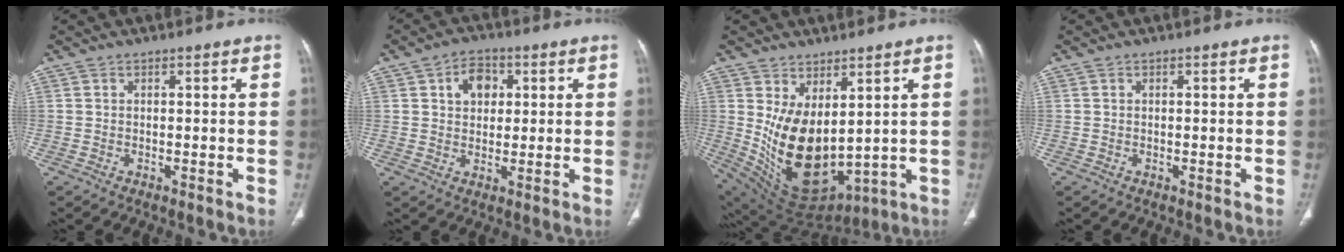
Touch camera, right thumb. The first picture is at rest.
{"total": 6.5, "force": [2.0, 4.7, 3.9], "torque": [-0.033, 0.001, 0.030]}
{"total": 15.7, "force": [2.6, 8.9, 12.7], "torque": [-0.206, -0.044, 0.086]}
{"total": 0.0}